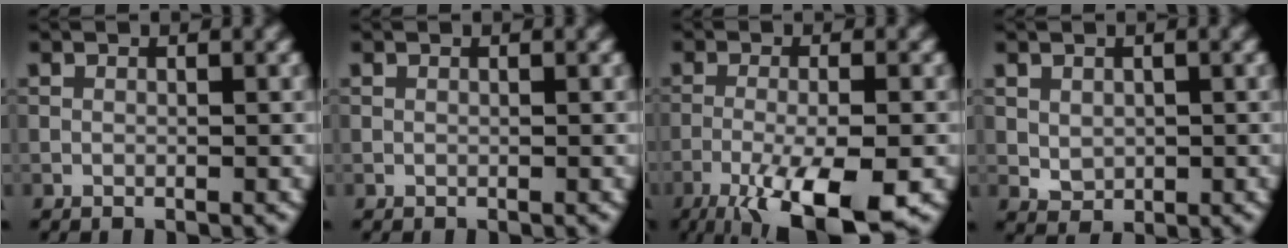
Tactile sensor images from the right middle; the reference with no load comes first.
{"total": 0.0}
{"total": 10.2, "force": [-5.5, 2.7, 8.1], "torque": [-0.147, -0.019, -0.094]}
{"total": 1.6, "force": [0.3, 1.3, 0.9], "torque": [-0.016, -0.004, 0.010]}